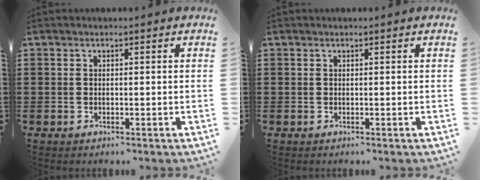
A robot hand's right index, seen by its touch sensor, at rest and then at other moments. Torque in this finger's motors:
{"motor_torque": [-0.15, 0.28, 0.02, 0.01]}